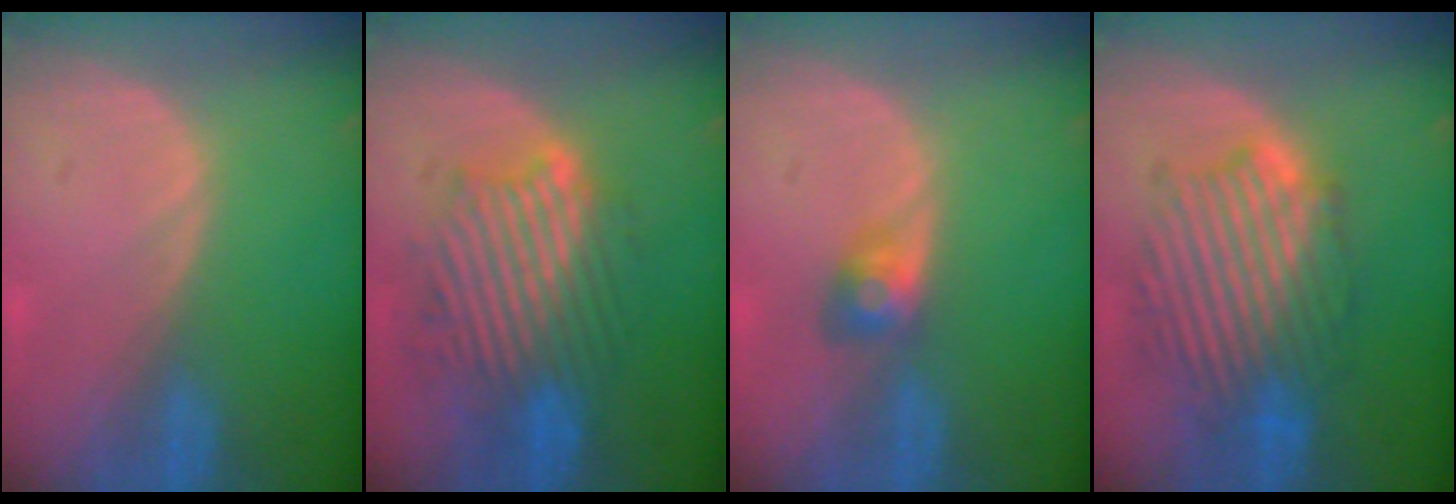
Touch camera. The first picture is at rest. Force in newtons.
{"total": 9.8, "press": 9.5, "slide": 2.1}
{"total": 2.9, "press": 2.7, "slide": 1.2}
{"total": 9.8, "press": 9.8, "slide": 0.3}